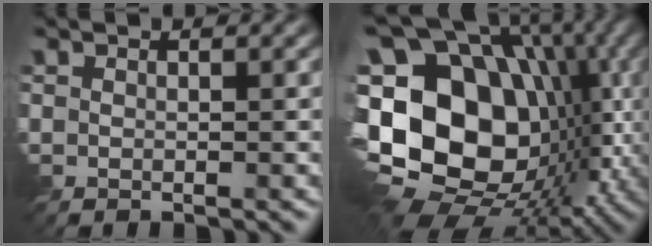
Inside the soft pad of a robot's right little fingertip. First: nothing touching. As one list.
[{"total": 21.7, "force": [-3.6, 16.7, 13.5], "torque": [-0.241, -0.003, -0.080]}]